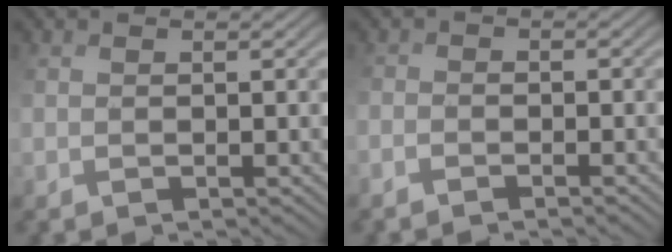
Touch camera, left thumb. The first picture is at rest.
{"total": 1.6, "force": [-1.5, 0.4, 0.5], "torque": [-0.005, 0.005, -0.025]}